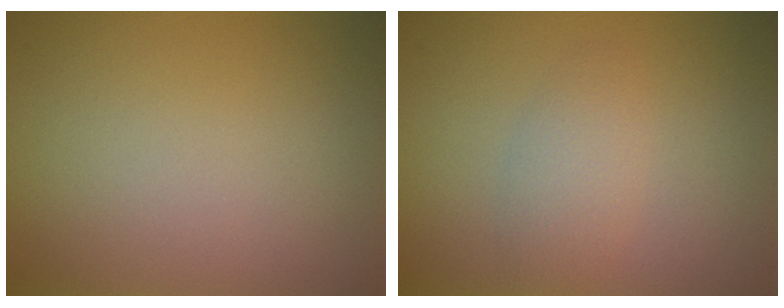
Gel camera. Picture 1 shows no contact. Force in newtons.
{"total": 2.1, "press": 2.1, "slide": 0.1}